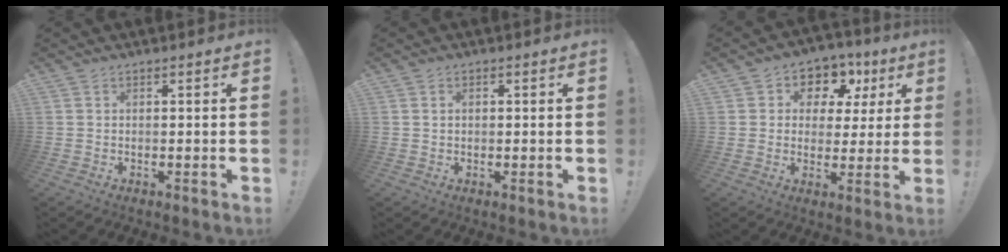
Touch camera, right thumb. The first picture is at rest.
{"total": 1.2, "force": [0.3, 0.9, 0.7], "torque": [-0.008, 0.001, 0.003]}
{"total": 11.4, "force": [6.5, 7.5, 5.5], "torque": [-0.081, -0.043, 0.117]}